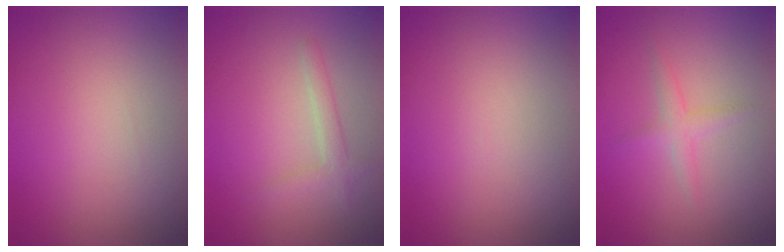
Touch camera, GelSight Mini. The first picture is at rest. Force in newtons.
{"total": 1.8, "press": 1.7, "slide": 0.1}
{"total": 0.0}
{"total": 1.7, "press": 1.7, "slide": 0.1}